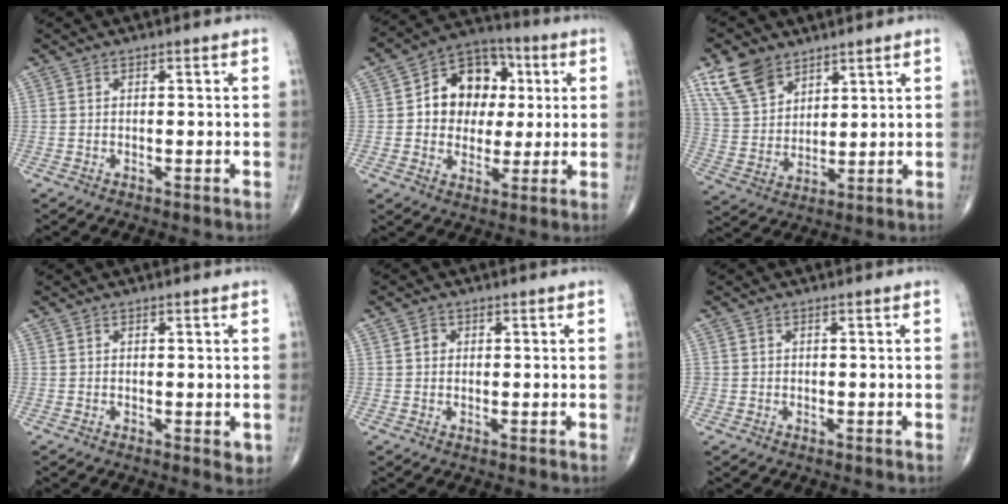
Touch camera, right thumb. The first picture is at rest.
{"total": 13.7, "force": [2.1, 10.9, 8.0], "torque": [-0.071, 0.013, 0.029]}
{"total": 10.8, "force": [7.1, 6.6, 4.7], "torque": [-0.079, -0.024, 0.148]}
{"total": 1.8, "force": [0.1, 0.9, 1.5], "torque": [-0.015, -0.005, 0.002]}
{"total": 1.5, "force": [0.4, 1.4, 0.6], "torque": [-0.003, 0.001, 0.004]}
{"total": 0.8, "force": [0.0, 0.8, 0.1], "torque": [0.005, 0.004, -0.002]}